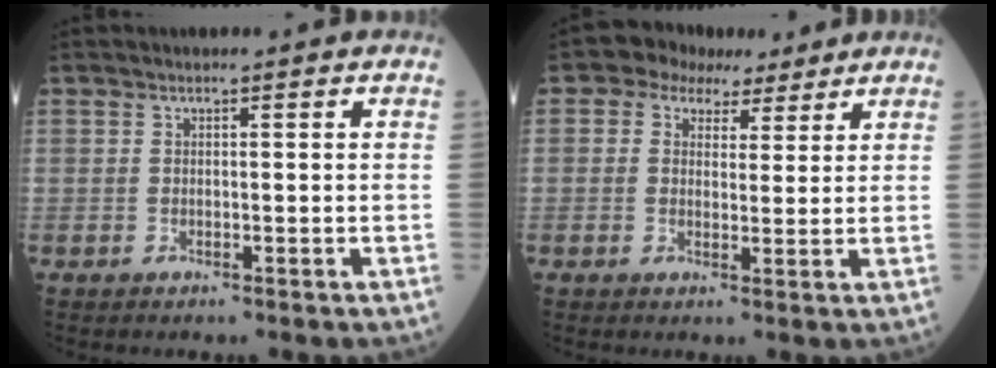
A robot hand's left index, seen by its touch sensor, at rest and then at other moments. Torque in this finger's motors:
{"motor_torque": [0.13, -0.22, -0.53, -0.12]}